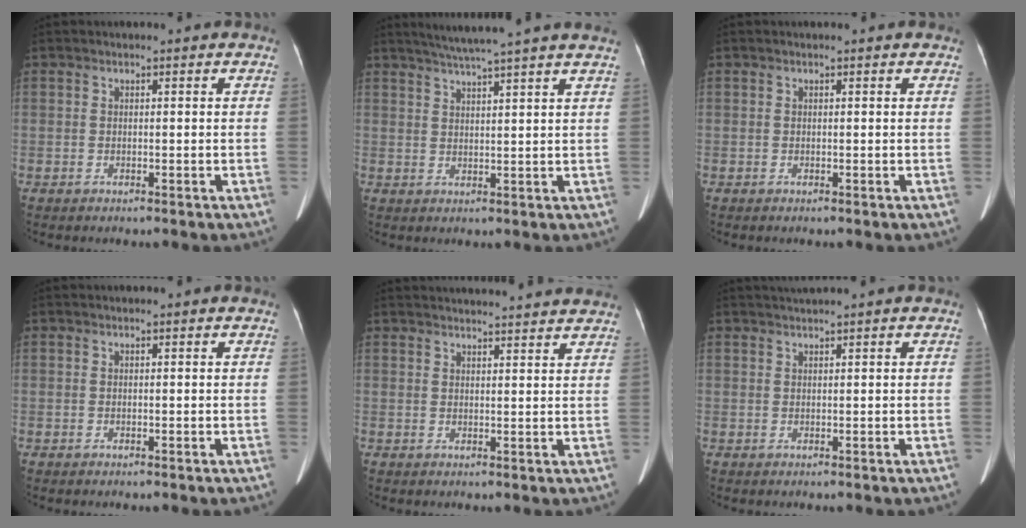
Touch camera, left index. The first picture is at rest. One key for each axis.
{"total": 10.6, "fx": 8.9, "fy": -1.4, "fz": 5.4, "tx": -0.088, "ty": 0.021, "tz": 0.115}
{"total": 0.0}
{"total": 0.0}
{"total": 15.2, "fx": 14.6, "fy": 0.8, "fz": 4.0, "tx": -0.049, "ty": 0.018, "tz": 0.177}
{"total": 1.5, "fx": 1.3, "fy": -0.6, "fz": 0.5, "tx": -0.010, "ty": 0.006, "tz": 0.030}